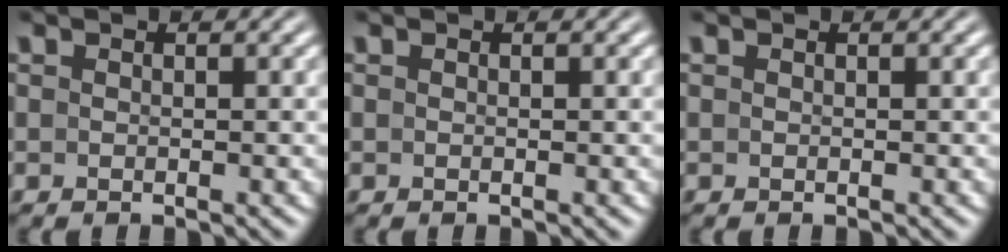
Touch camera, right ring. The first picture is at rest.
{"total": 0.0}
{"total": 0.0}